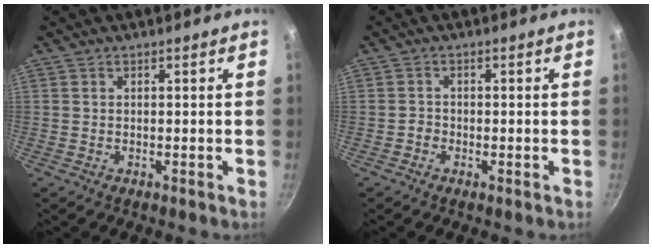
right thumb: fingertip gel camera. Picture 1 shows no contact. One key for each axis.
{"total": 1.4, "fx": -0.7, "fy": 1.0, "fz": 0.7, "tx": -0.008, "ty": 0.002, "tz": -0.018}